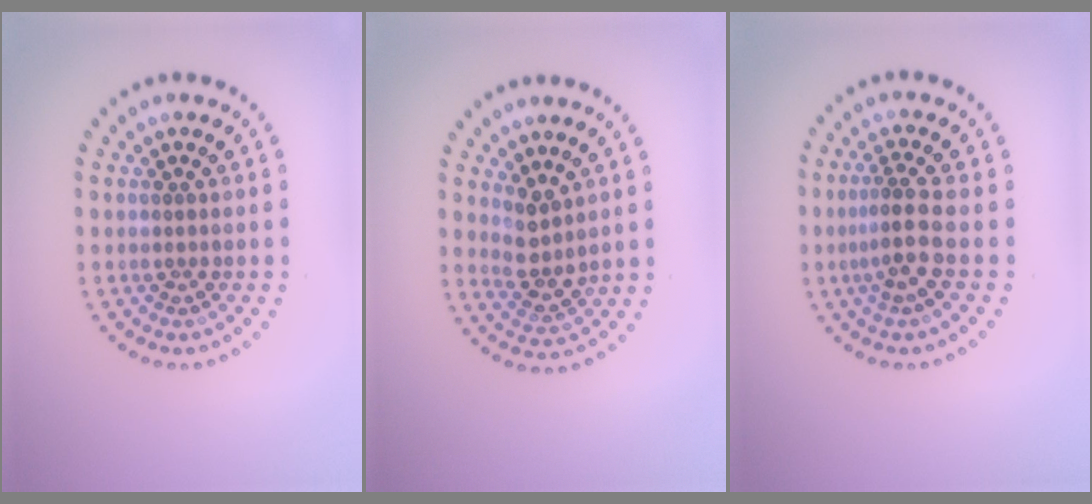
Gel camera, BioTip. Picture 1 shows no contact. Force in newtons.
{"total": 2.5, "press": 2.0, "slide": 1.6}
{"total": 2.8, "press": 2.0, "slide": 2.0}